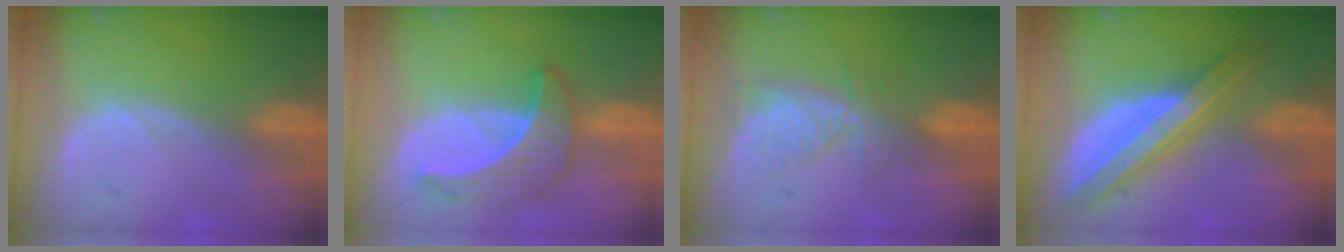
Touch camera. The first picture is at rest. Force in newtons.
{"total": 7.0, "press": 6.2, "slide": 3.1}
{"total": 5.3, "press": 5.0, "slide": 1.8}
{"total": 8.6, "press": 8.6, "slide": 0.5}